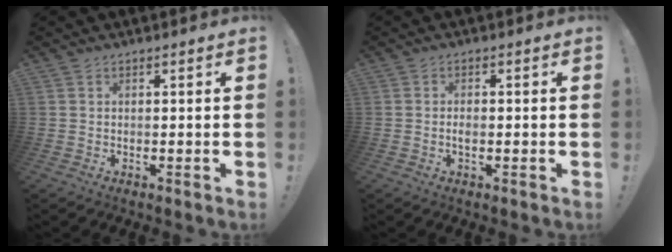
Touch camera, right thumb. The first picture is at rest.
{"total": 1.7, "force": [-0.6, 0.8, 1.4], "torque": [-0.025, 0.003, -0.012]}